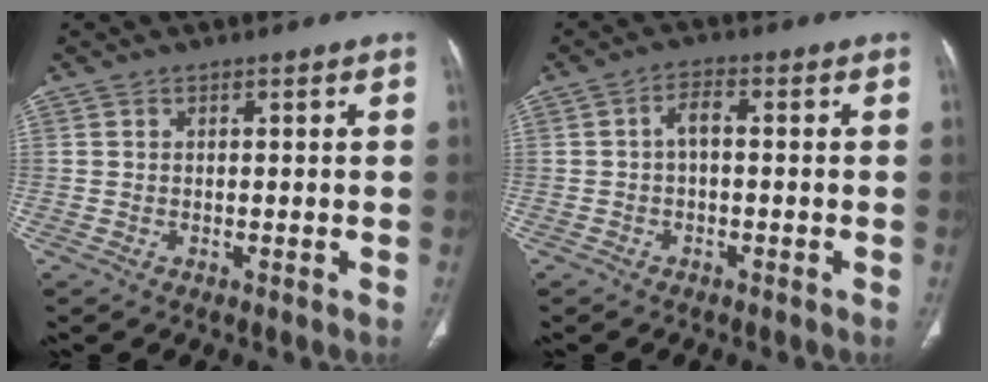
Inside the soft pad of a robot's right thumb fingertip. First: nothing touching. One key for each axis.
{"total": 2.7, "fx": -0.2, "fy": 1.4, "fz": 2.4, "tx": -0.040, "ty": 0.013, "tz": -0.009}